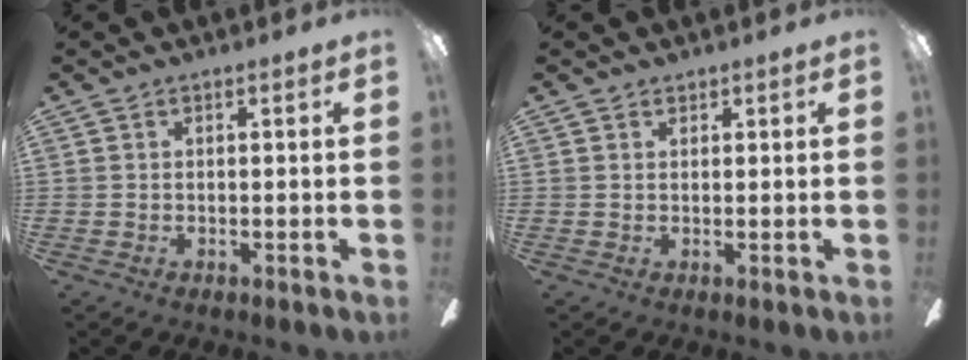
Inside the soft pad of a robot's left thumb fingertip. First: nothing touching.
{"total": 1.0, "force": [0.9, 0.5, 0.0], "torque": [-0.001, 0.000, 0.017]}